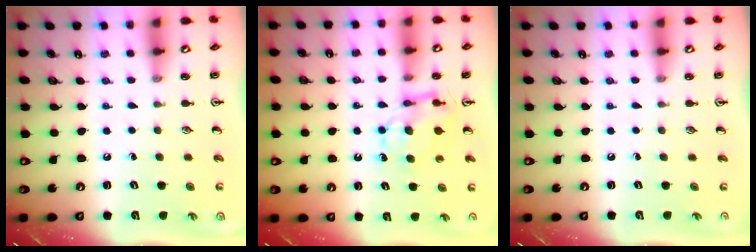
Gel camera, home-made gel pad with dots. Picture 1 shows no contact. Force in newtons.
{"total": 8.1, "press": 8.1, "slide": 0.4}
{"total": 0.0}